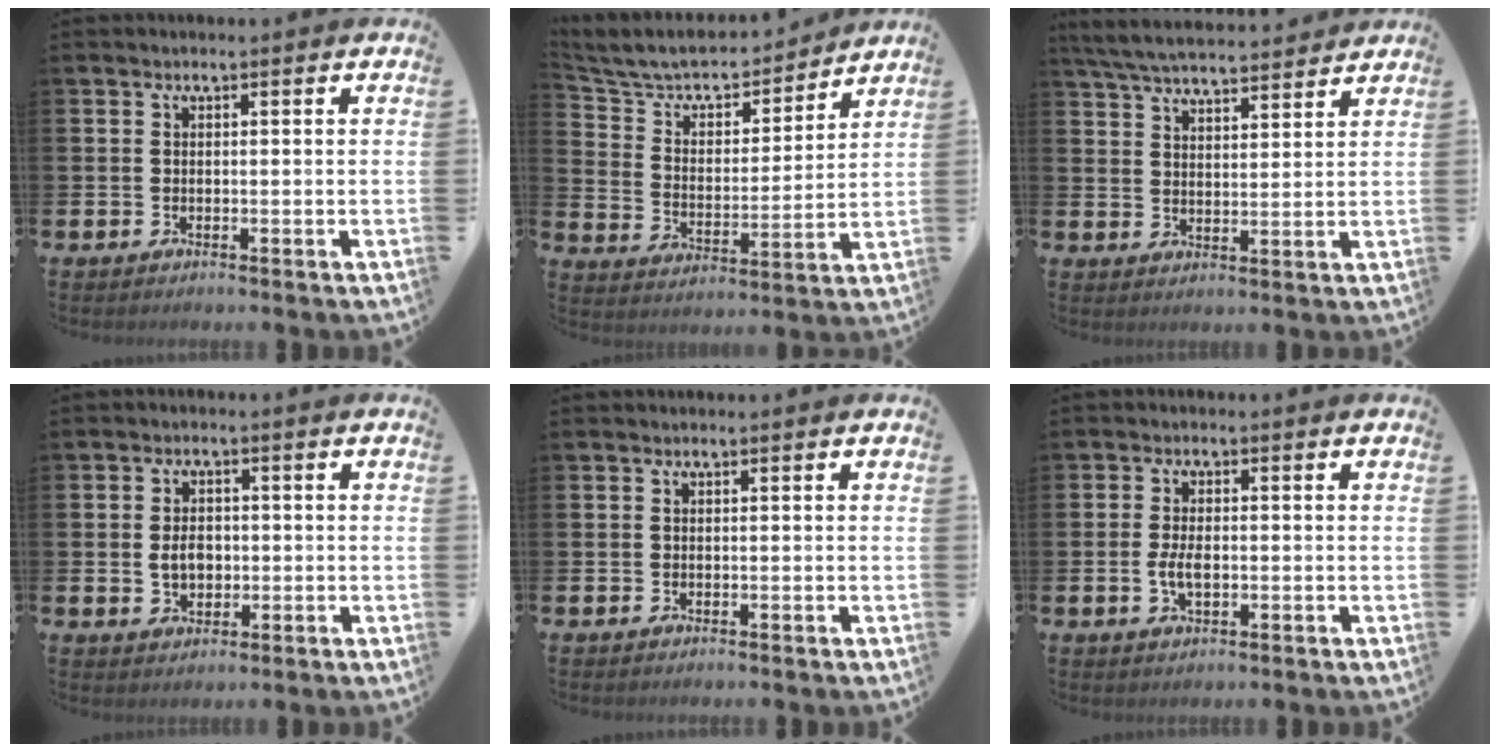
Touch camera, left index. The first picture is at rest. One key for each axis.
{"total": 7.7, "fx": 7.0, "fy": 2.7, "fz": 2.0, "tx": -0.085, "ty": -0.049, "tz": 0.120}
{"total": 6.1, "fx": 5.9, "fy": 0.6, "fz": 1.3, "tx": -0.053, "ty": -0.031, "tz": 0.107}
{"total": 3.4, "fx": -0.2, "fy": 2.4, "fz": 2.3, "tx": -0.025, "ty": -0.001, "tz": -0.010}
{"total": 0.0}
{"total": 3.3, "fx": -0.3, "fy": 1.6, "fz": 2.8, "tx": -0.039, "ty": -0.002, "tz": -0.010}